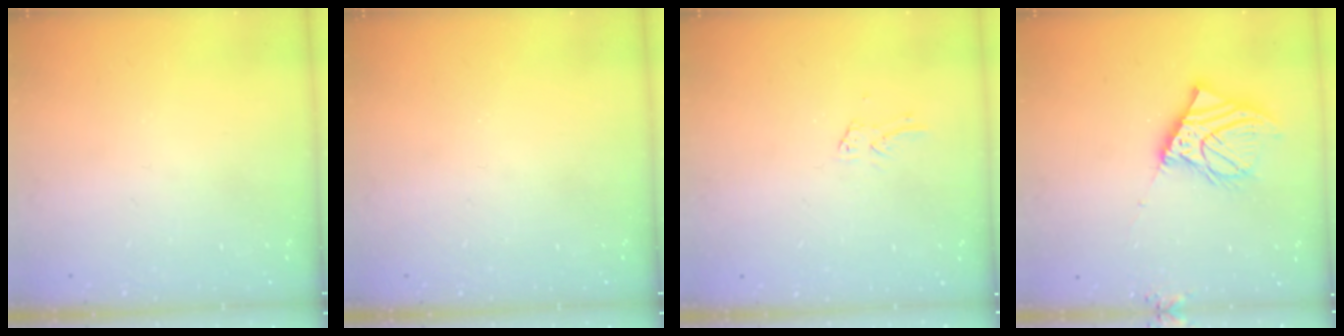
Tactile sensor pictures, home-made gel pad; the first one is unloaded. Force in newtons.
{"total": 0.0}
{"total": 1.9, "press": 1.9, "slide": 0.1}
{"total": 12.4, "press": 12.2, "slide": 2.3}